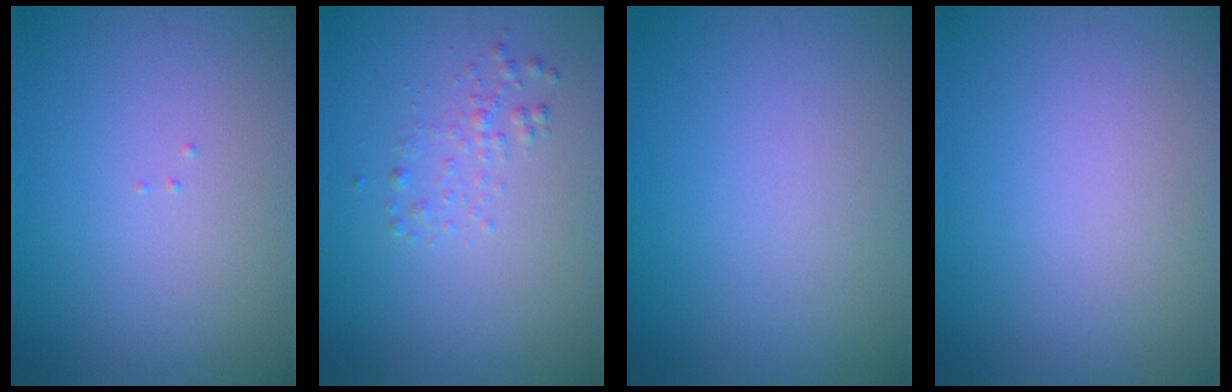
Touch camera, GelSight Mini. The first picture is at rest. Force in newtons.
{"total": 1.3, "press": 1.3, "slide": 0.0}
{"total": 0.0}
{"total": 0.0}